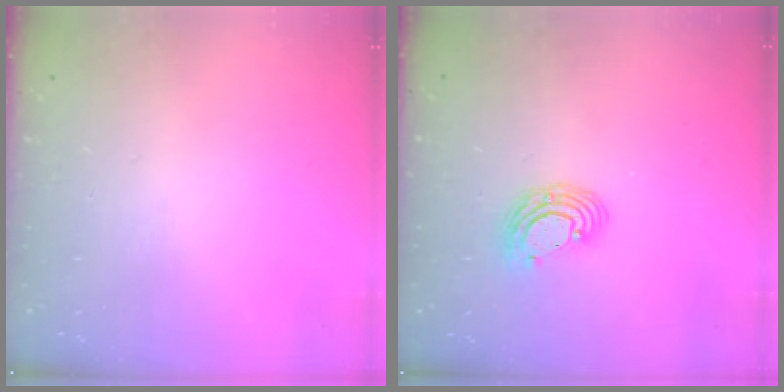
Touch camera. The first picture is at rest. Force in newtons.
{"total": 8.3, "press": 8.2, "slide": 1.4}